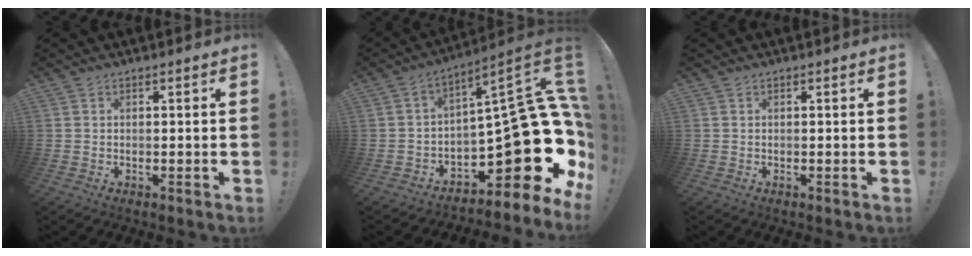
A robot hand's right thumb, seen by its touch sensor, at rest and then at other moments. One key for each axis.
{"total": 21.5, "fx": -4.8, "fy": 8.4, "fz": 19.2, "tx": -0.257, "ty": -0.005, "tz": -0.065}
{"total": 0.0}